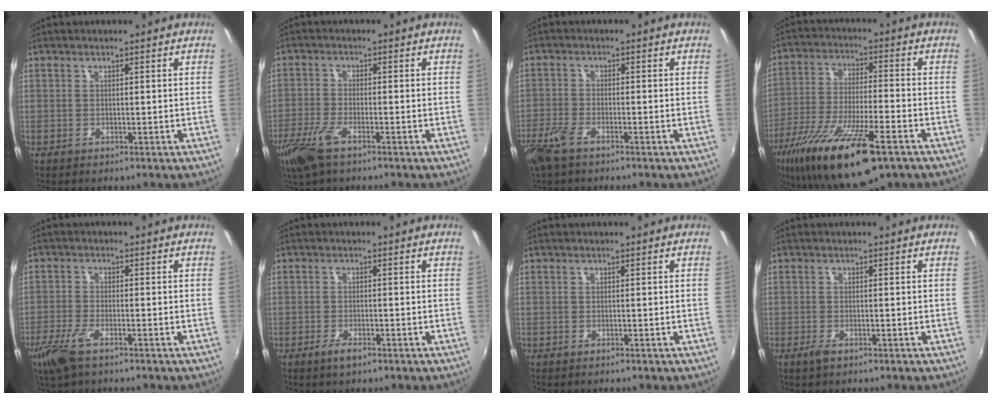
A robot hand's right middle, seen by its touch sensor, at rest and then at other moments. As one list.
[{"total": 7.4, "force": [-4.7, 2.3, 5.2], "torque": [-0.129, -0.017, -0.096]}, {"total": 5.5, "force": [-3.8, 1.9, 3.4], "torque": [-0.091, -0.009, -0.081]}, {"total": 20.3, "force": [-12.9, 4.6, 15.0], "torque": [-0.294, -0.055, -0.228]}, {"total": 6.2, "force": [-3.9, 1.8, 4.4], "torque": [-0.111, -0.014, -0.078]}, {"total": 2.5, "force": [-1.7, 0.9, 1.6], "torque": [-0.037, -0.005, -0.034]}, {"total": 0.0}, {"total": 1.5, "force": [-0.9, 0.5, 1.0], "torque": [-0.022, -0.004, -0.018]}]